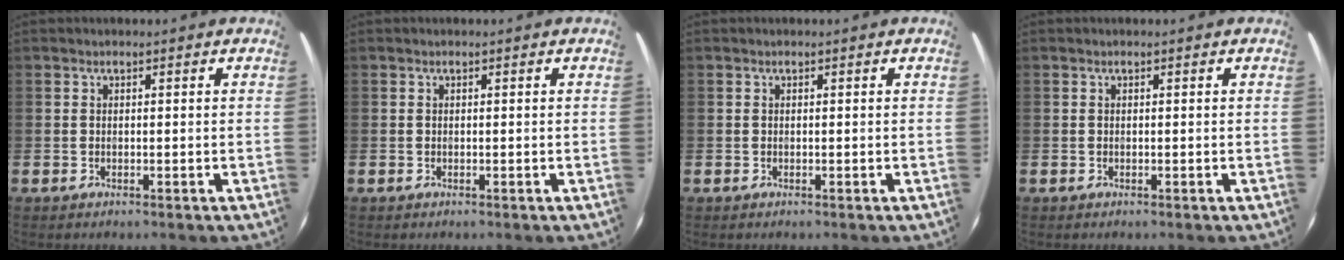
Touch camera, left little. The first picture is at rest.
{"total": 0.0}
{"total": 0.0}
{"total": 0.0}